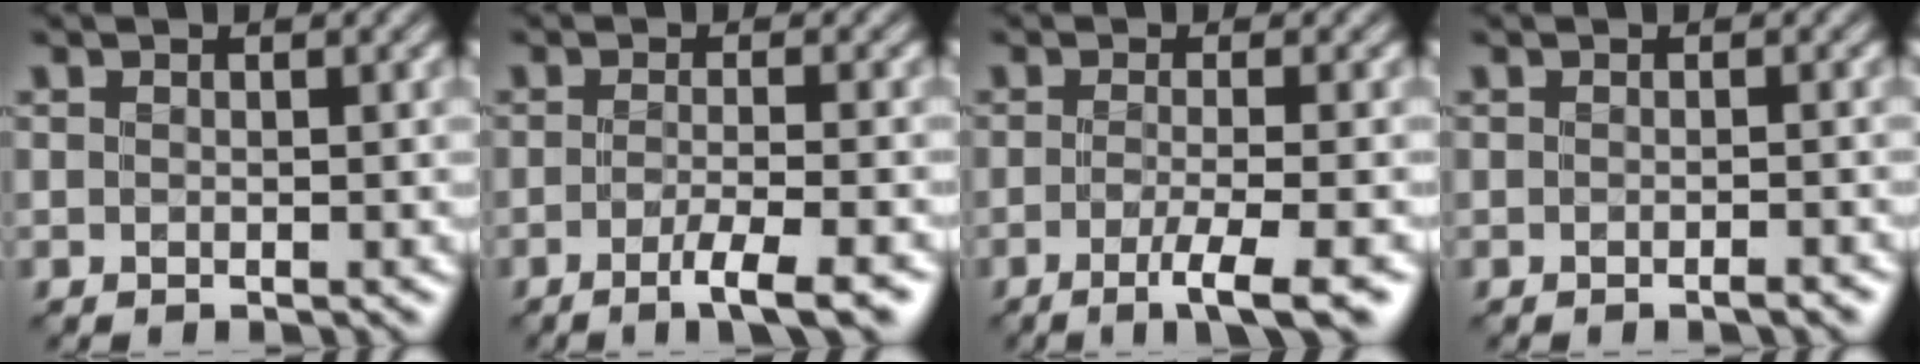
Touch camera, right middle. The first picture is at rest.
{"total": 4.0, "force": [-2.2, 0.6, 3.3], "torque": [-0.051, -0.001, -0.044]}
{"total": 4.2, "force": [-2.0, 0.7, 3.7], "torque": [-0.055, -0.004, -0.042]}
{"total": 1.0, "force": [-0.8, 0.0, 0.6], "torque": [-0.008, -0.002, -0.014]}